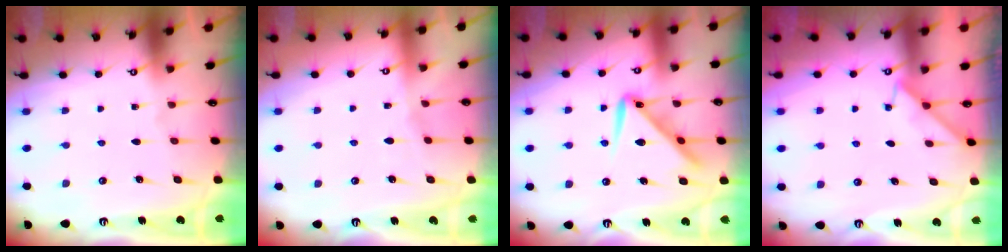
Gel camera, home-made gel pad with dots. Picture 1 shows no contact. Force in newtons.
{"total": 3.3, "press": 3.2, "slide": 0.6}
{"total": 12.2, "press": 12.2, "slide": 0.7}
{"total": 2.9, "press": 2.8, "slide": 0.4}